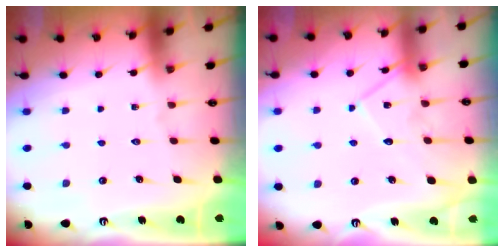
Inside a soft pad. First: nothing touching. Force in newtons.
{"total": 12.1, "press": 12.1, "slide": 1.1}